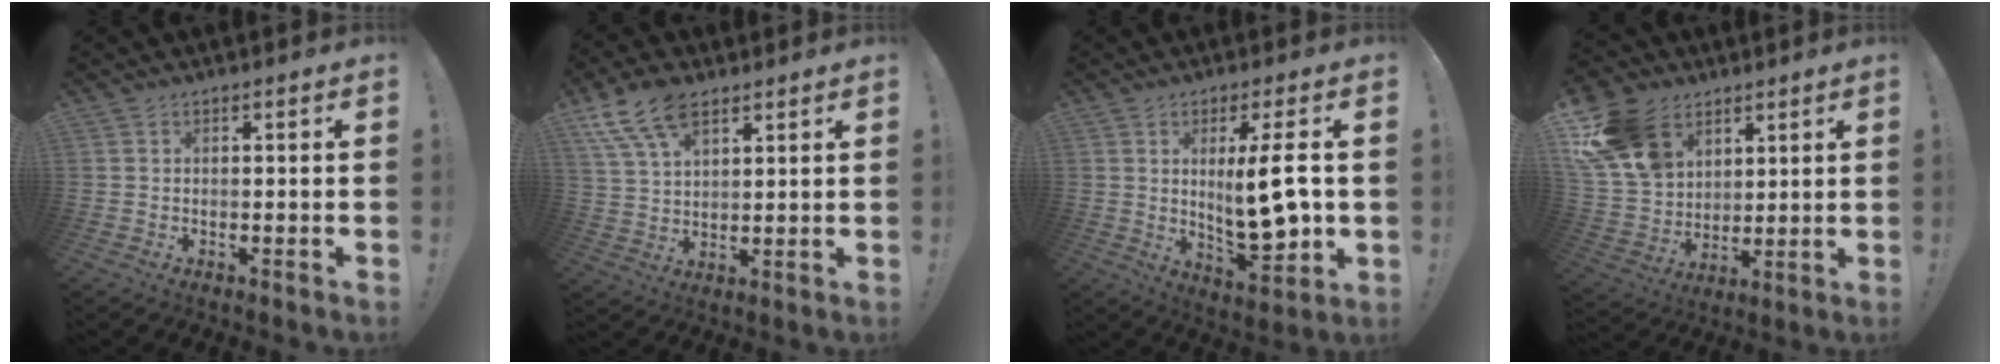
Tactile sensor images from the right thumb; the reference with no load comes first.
{"total": 12.0, "force": [7.4, 6.3, 7.0], "torque": [-0.135, -0.027, 0.139]}
{"total": 14.4, "force": [1.7, 3.6, 13.9], "torque": [-0.226, -0.017, 0.019]}
{"total": 19.1, "force": [9.5, 13.7, 9.3], "torque": [-0.176, -0.043, 0.191]}